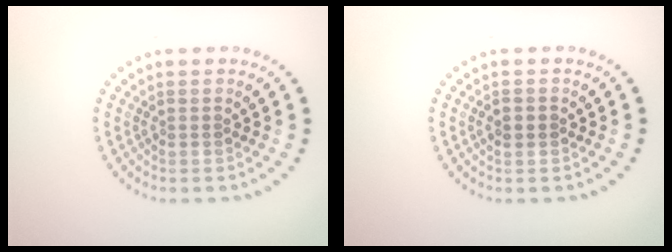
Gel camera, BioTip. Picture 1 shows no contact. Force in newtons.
{"total": 1.7, "press": 1.7, "slide": 0.2}